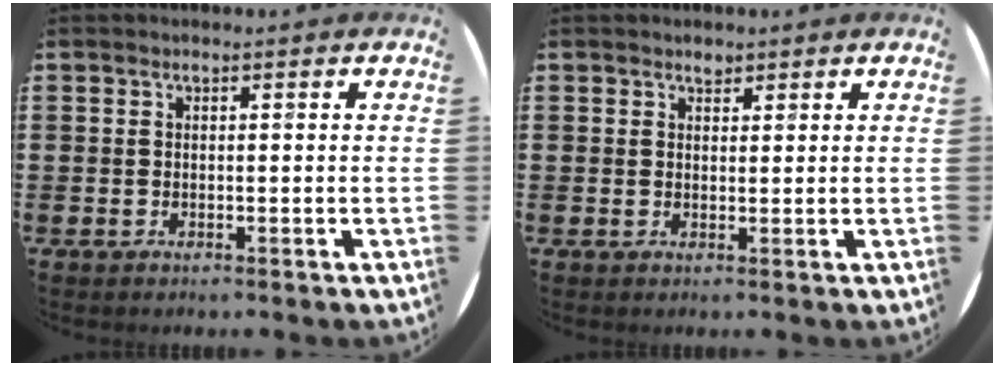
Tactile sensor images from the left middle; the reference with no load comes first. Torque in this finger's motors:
{"motor_torque": [0.30, -0.19, 0.00, 0.00]}